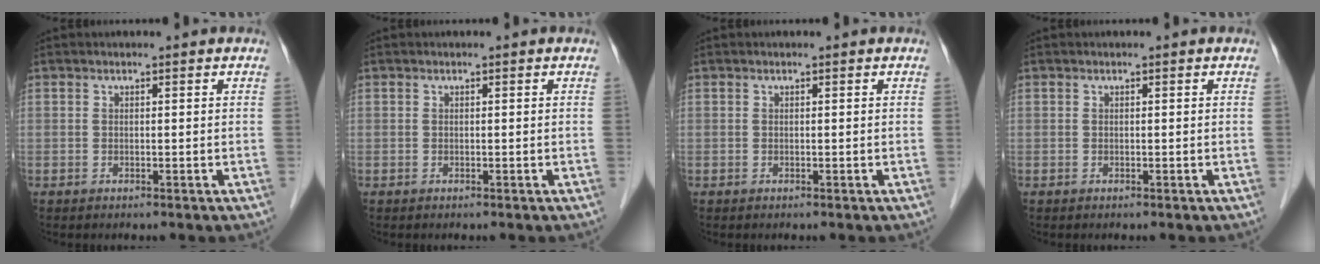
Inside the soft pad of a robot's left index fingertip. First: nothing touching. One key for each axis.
{"total": 0.0}
{"total": 0.0}
{"total": 0.0}